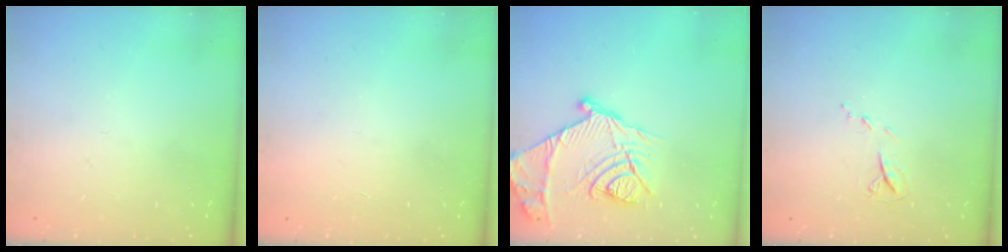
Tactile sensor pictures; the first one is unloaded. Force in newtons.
{"total": 1.7, "press": 1.7, "slide": 0.1}
{"total": 18.9, "press": 18.8, "slide": 1.6}
{"total": 6.2, "press": 6.2, "slide": 0.7}